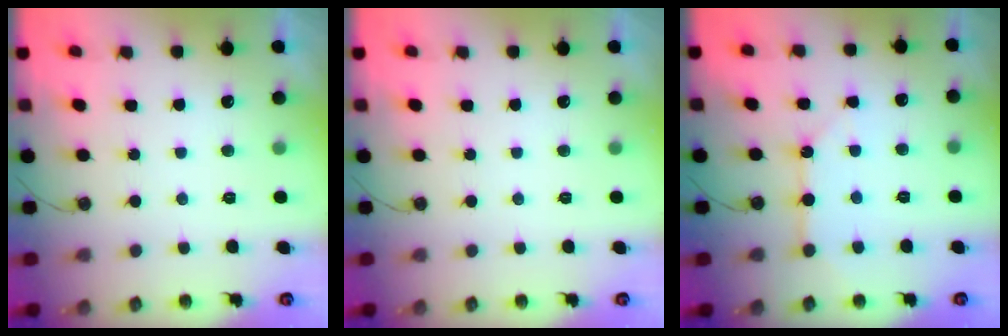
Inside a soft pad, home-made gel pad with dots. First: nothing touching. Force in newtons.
{"total": 0.0}
{"total": 6.2, "press": 6.2, "slide": 0.7}